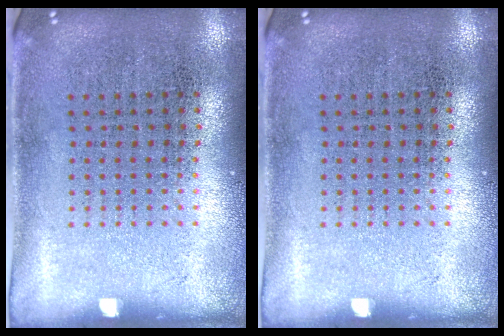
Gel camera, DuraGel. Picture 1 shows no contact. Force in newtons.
{"total": 0.0}